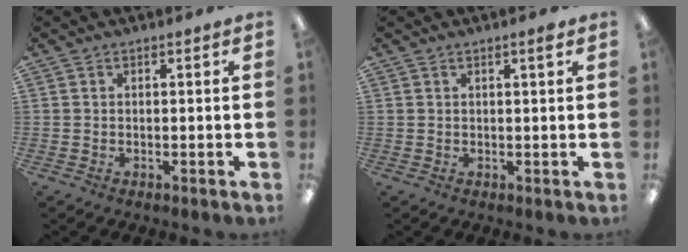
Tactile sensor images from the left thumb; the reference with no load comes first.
{"total": 1.6, "force": [1.0, 0.2, 1.2], "torque": [-0.017, -0.001, 0.016]}